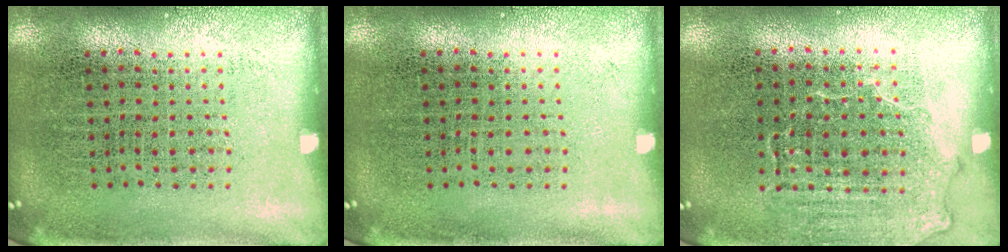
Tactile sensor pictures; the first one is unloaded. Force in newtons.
{"total": 0.0}
{"total": 1.4, "press": 1.2, "slide": 0.7}